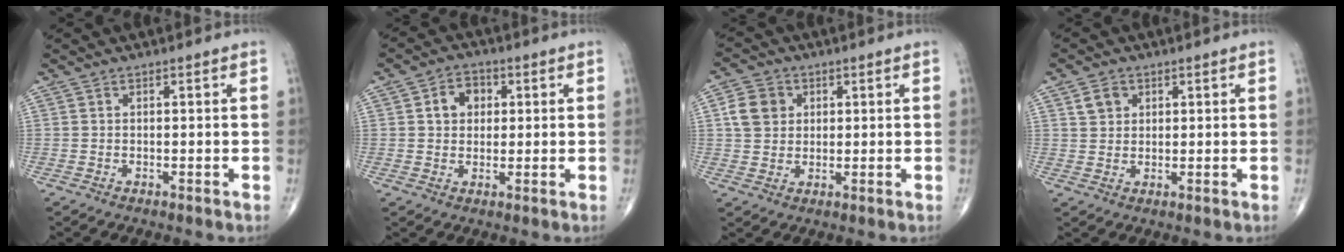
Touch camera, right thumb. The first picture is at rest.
{"total": 5.5, "force": [1.2, 4.5, 3.1], "torque": [-0.025, 0.007, 0.014]}
{"total": 6.3, "force": [1.5, 5.4, 2.9], "torque": [-0.035, 0.000, 0.025]}
{"total": 3.6, "force": [1.6, 2.8, 1.4], "torque": [-0.011, -0.005, 0.029]}